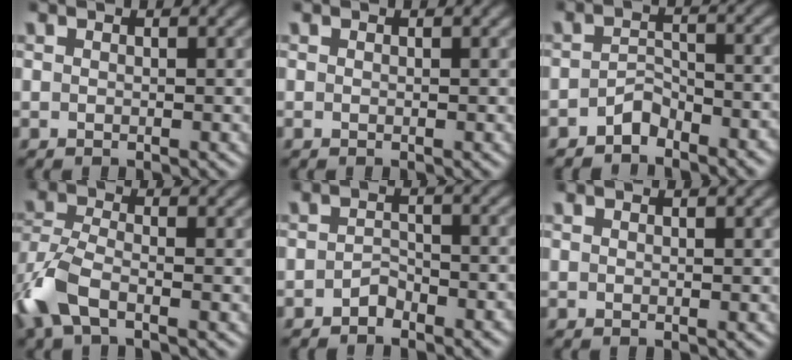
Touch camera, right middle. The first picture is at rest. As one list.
[{"total": 0.0}, {"total": 3.0, "force": [-2.3, 1.4, 1.2], "torque": [-0.020, 0.011, -0.043]}, {"total": 5.1, "force": [-2.8, 2.4, 3.6], "torque": [-0.089, -0.009, -0.070]}, {"total": 2.0, "force": [-1.6, 1.0, 0.7], "torque": [-0.013, 0.008, -0.028]}, {"total": 0.0}]